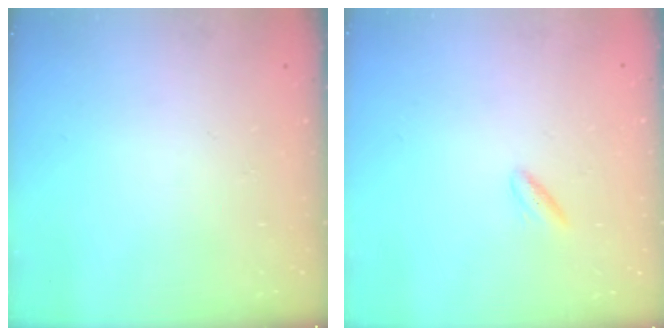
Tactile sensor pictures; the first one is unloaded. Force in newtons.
{"total": 2.4, "press": 2.2, "slide": 1.0}